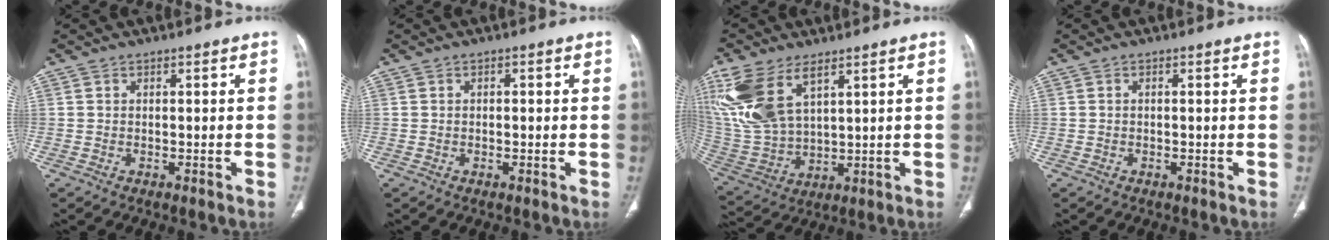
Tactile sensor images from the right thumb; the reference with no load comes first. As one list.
[{"total": 0.9, "force": [0.1, 0.4, 0.8], "torque": [-0.017, 0.004, 0.002]}, {"total": 16.8, "force": [8.3, 8.5, 12.0], "torque": [-0.267, -0.023, 0.182]}, {"total": 0.0}]